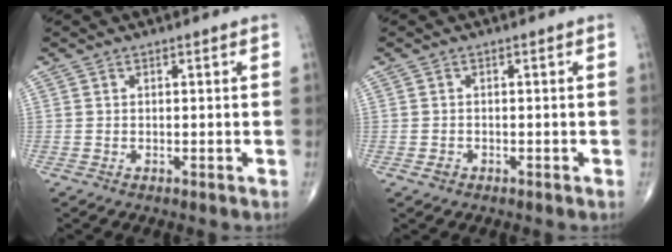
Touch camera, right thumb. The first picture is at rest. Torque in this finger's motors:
{"motor_torque": [1.50, 1.42, -0.11, -0.33, -0.01]}